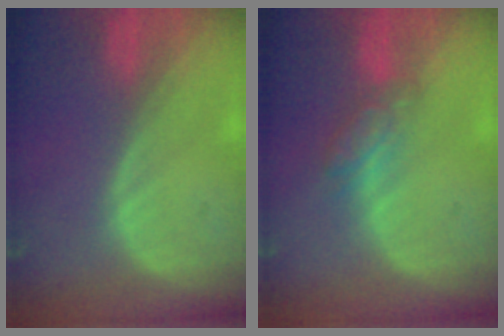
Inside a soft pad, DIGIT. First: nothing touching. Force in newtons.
{"total": 4.1, "press": 4.1, "slide": 0.4}